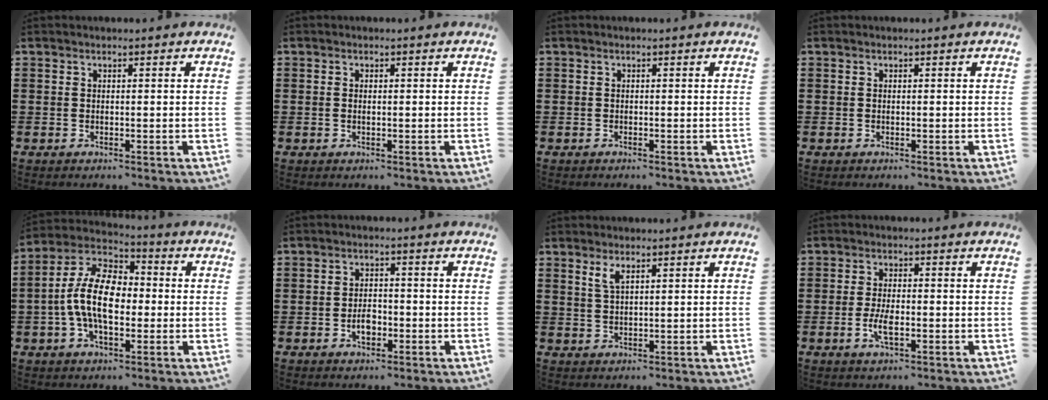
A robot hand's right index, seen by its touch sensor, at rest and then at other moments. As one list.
[{"total": 0.6, "force": [-0.1, 0.3, 0.5], "torque": [-0.012, -0.002, -0.001]}, {"total": 0.0}, {"total": 0.0}, {"total": 11.4, "force": [-1.0, 6.1, 9.5], "torque": [-0.222, 0.001, -0.025]}, {"total": 3.0, "force": [-1.1, 1.8, 2.2], "torque": [-0.035, -0.002, -0.020]}, {"total": 2.3, "force": [1.4, 0.7, 1.7], "torque": [-0.037, 0.004, 0.024]}, {"total": 3.8, "force": [-1.1, 1.5, 3.4], "torque": [-0.073, -0.002, -0.022]}]